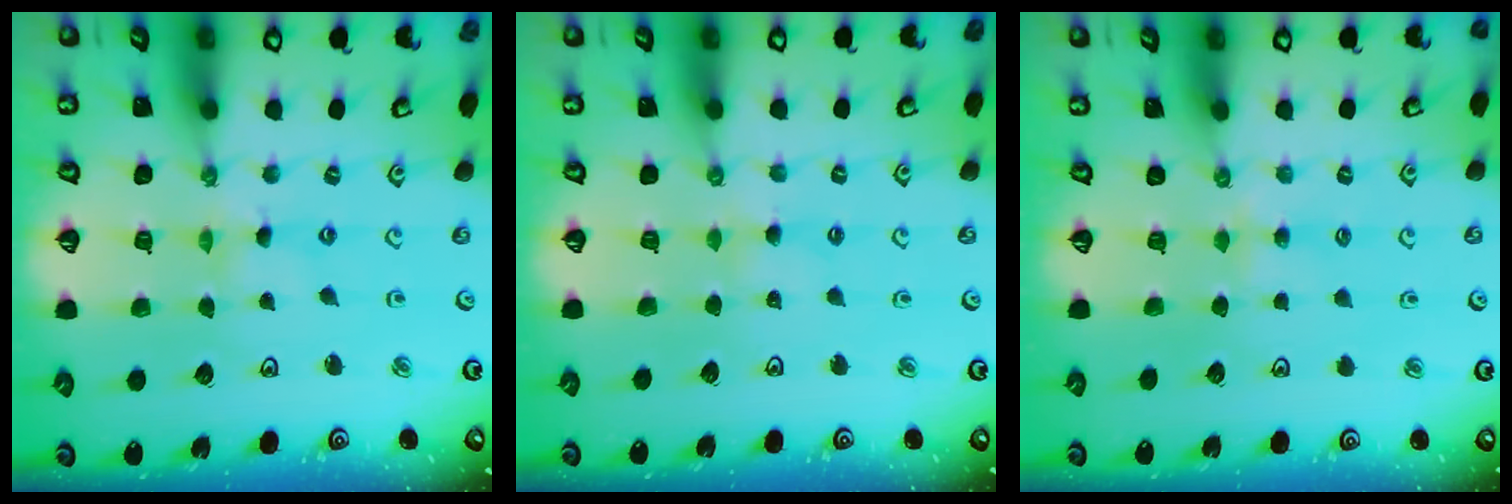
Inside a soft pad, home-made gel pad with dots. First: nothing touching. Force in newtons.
{"total": 2.5, "press": 2.5, "slide": 0.2}
{"total": 3.2, "press": 3.2, "slide": 0.6}